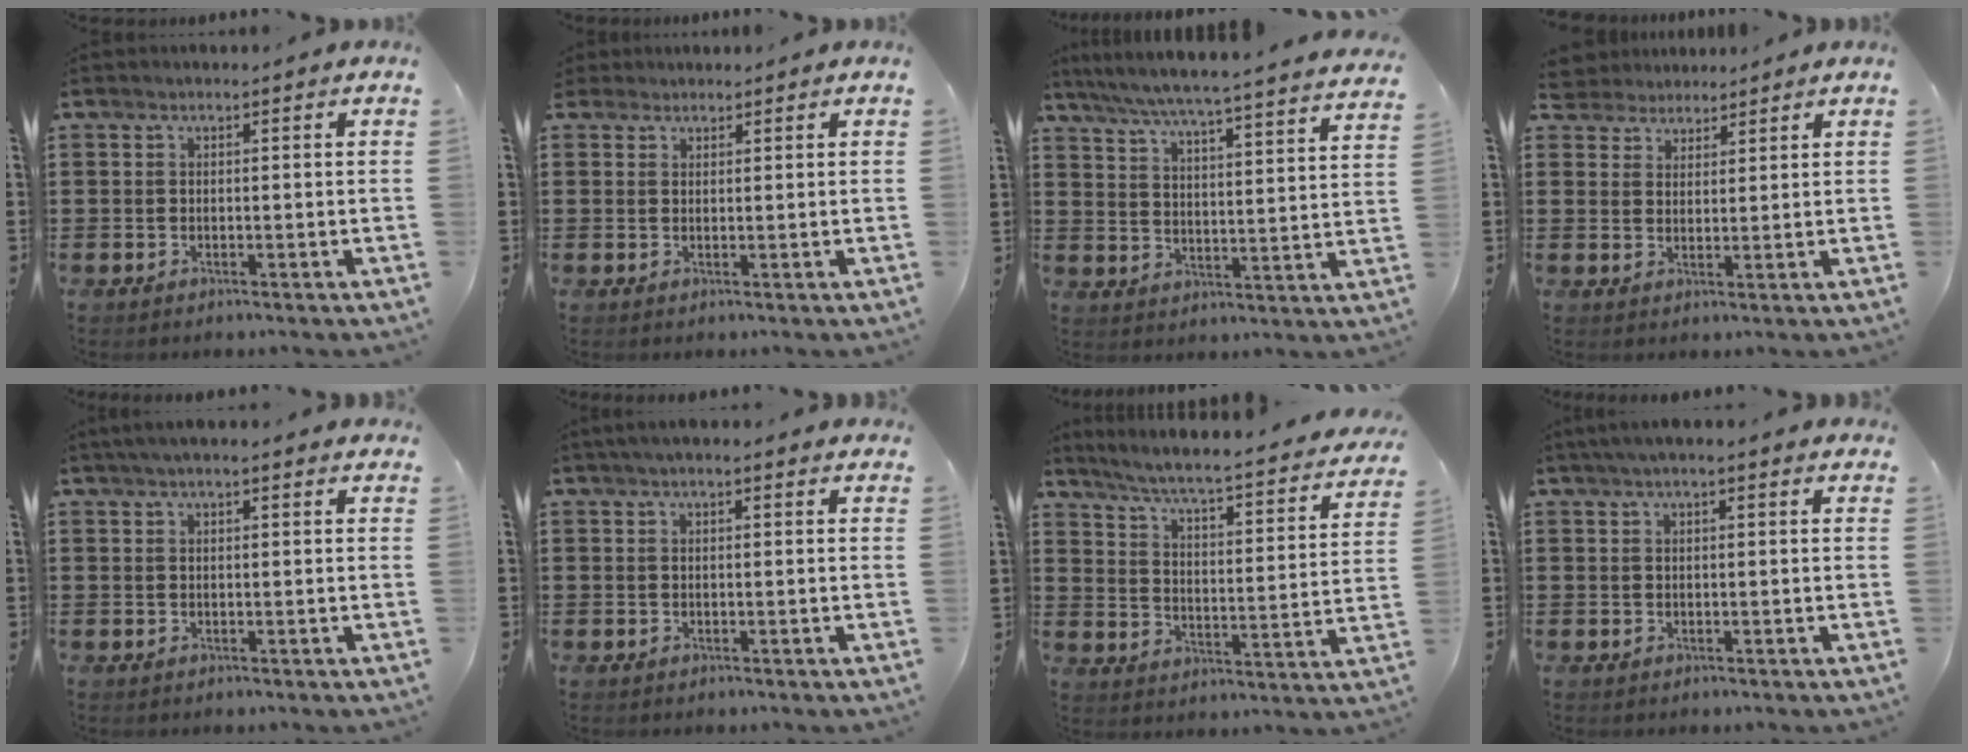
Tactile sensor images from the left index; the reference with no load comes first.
{"total": 1.3, "force": [1.1, 0.7, 0.0], "torque": [-0.004, 0.005, 0.022]}
{"total": 5.3, "force": [4.8, -0.8, 1.9], "torque": [-0.059, -0.042, 0.076]}
{"total": 3.2, "force": [2.8, 1.5, -0.4], "torque": [-0.009, -0.002, 0.052]}
{"total": 2.3, "force": [1.7, 0.7, 1.4], "torque": [-0.031, 0.007, 0.030]}
{"total": 1.7, "force": [1.1, 0.6, 1.2], "torque": [-0.025, 0.007, 0.019]}
{"total": 4.0, "force": [3.3, -0.3, 2.3], "torque": [-0.065, -0.036, 0.043]}
{"total": 2.2, "force": [1.5, 0.5, 1.5], "torque": [-0.033, 0.007, 0.026]}